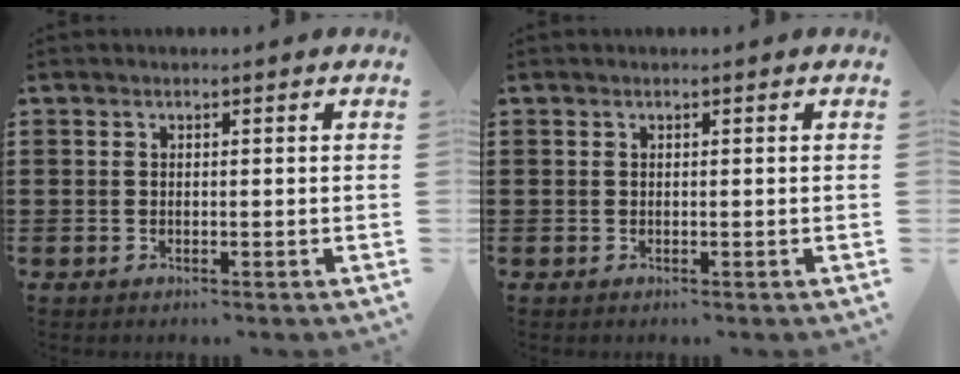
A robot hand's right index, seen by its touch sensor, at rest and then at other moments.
{"total": 0.0}